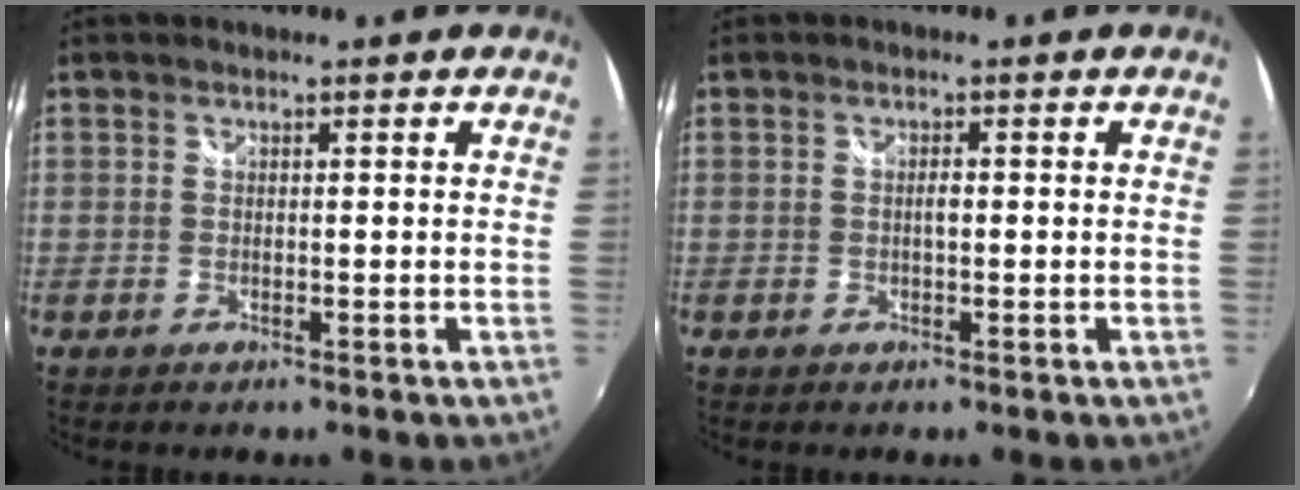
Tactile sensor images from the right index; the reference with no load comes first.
{"total": 1.3, "force": [-0.1, 0.5, 1.2], "torque": [-0.020, 0.002, -0.003]}